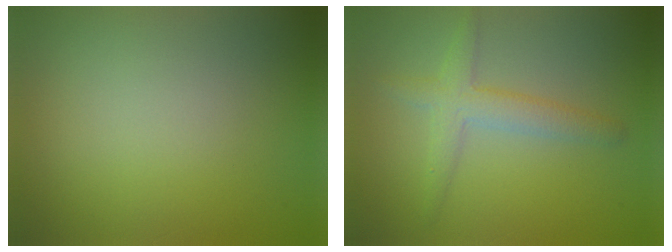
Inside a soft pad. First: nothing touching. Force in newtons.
{"total": 2.8, "press": 2.8, "slide": 0.2}